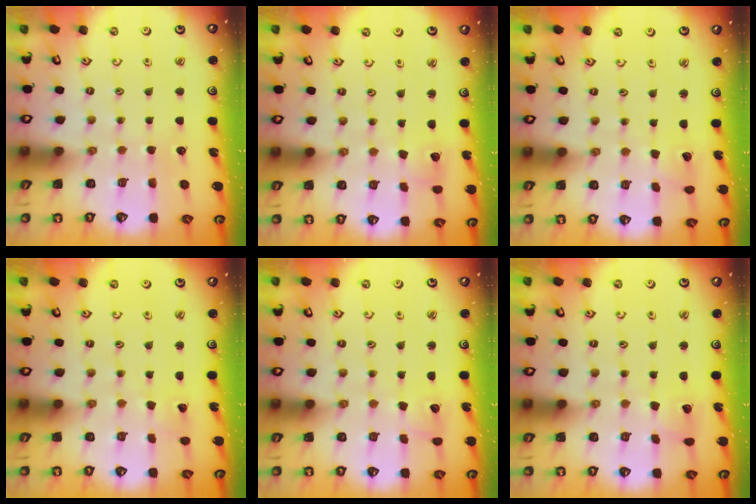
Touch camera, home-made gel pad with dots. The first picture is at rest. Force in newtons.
{"total": 1.8, "press": 1.7, "slide": 0.3}
{"total": 2.3, "press": 2.3, "slide": 0.0}
{"total": 1.6, "press": 1.6, "slide": 0.0}
{"total": 2.2, "press": 2.2, "slide": 0.3}
{"total": 2.8, "press": 2.8, "slide": 0.3}